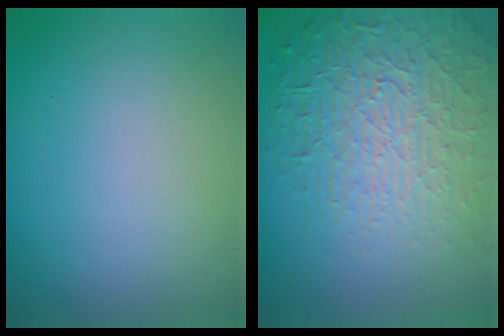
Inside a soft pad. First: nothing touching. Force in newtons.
{"total": 6.5, "press": 5.1, "slide": 4.1}